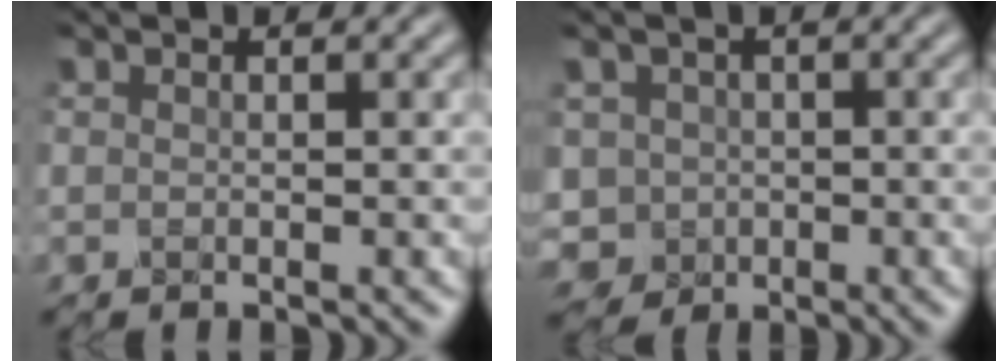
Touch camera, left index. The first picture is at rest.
{"total": 3.6, "force": [-0.7, 3.4, 0.7], "torque": [-0.011, 0.002, -0.014]}